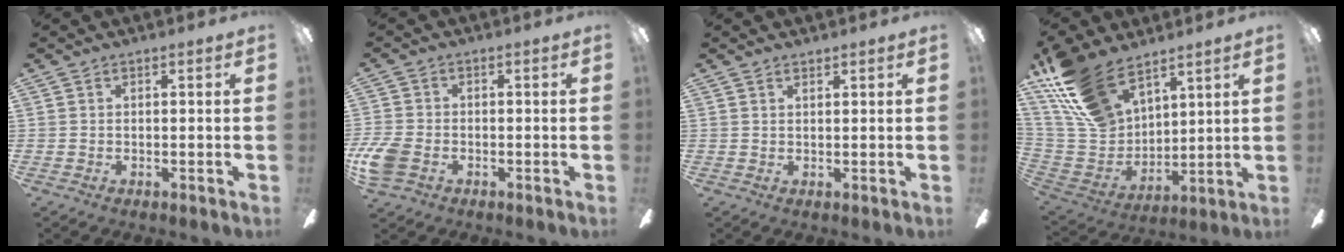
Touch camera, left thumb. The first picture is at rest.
{"total": 6.2, "force": [-2.3, 4.4, 3.9], "torque": [-0.097, 0.003, -0.042]}
{"total": 0.9, "force": [0.9, 0.2, 0.0], "torque": [-0.001, -0.003, 0.018]}
{"total": 18.3, "force": [13.2, 9.3, 8.7], "torque": [-0.214, -0.064, 0.250]}